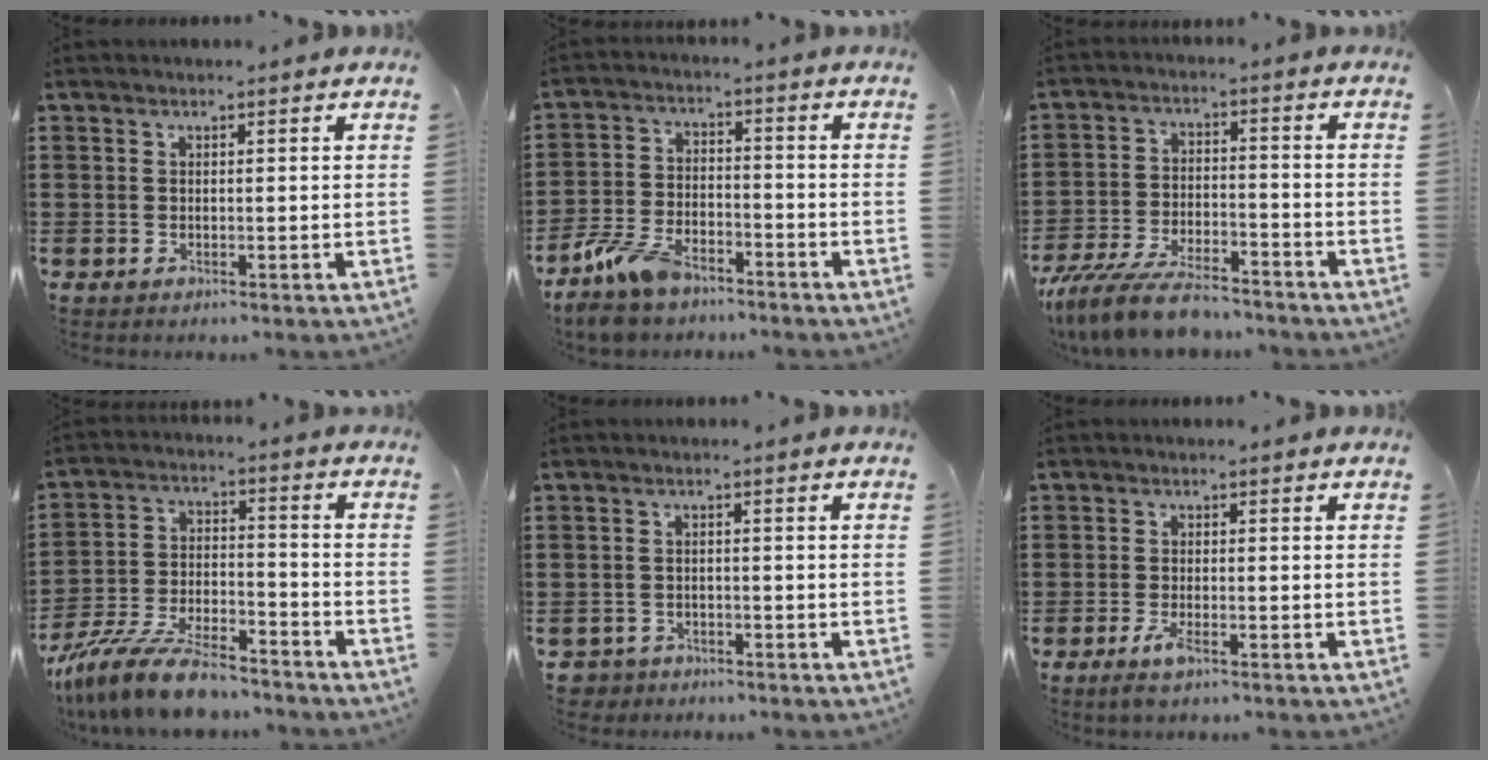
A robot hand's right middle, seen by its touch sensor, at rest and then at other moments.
{"total": 7.8, "force": [-6.1, 3.0, 3.7], "torque": [-0.088, 0.006, -0.119]}
{"total": 8.6, "force": [-7.5, 1.8, 3.8], "torque": [-0.083, 0.011, -0.144]}
{"total": 10.5, "force": [-9.3, 2.0, 4.5], "torque": [-0.095, 0.023, -0.182]}
{"total": 2.1, "force": [-1.9, 0.7, -0.2], "torque": [-0.005, 0.000, -0.045]}
{"total": 3.0, "force": [-1.5, 0.8, 2.5], "torque": [-0.054, -0.005, -0.030]}